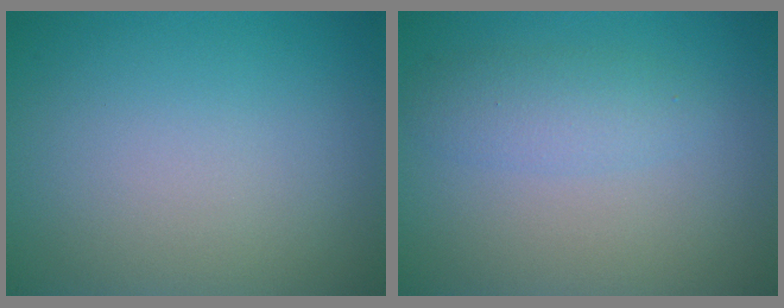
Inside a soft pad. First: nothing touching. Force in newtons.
{"total": 2.3, "press": 2.3, "slide": 0.1}